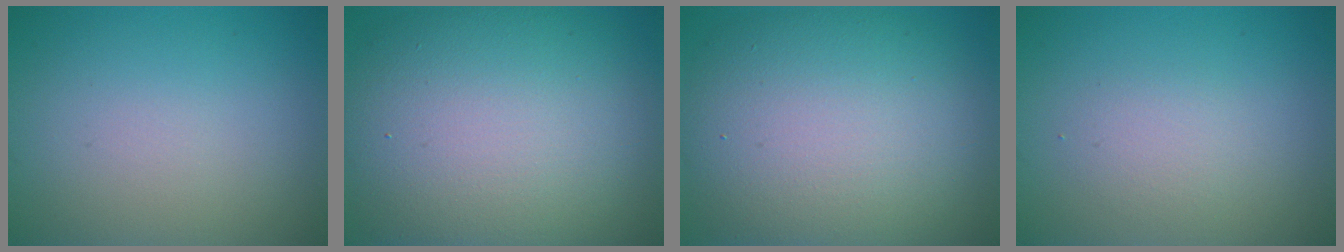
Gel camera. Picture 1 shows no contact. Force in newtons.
{"total": 14.1, "press": 14.1, "slide": 0.8}
{"total": 12.0, "press": 12.0, "slide": 0.2}
{"total": 1.6, "press": 1.6, "slide": 0.1}